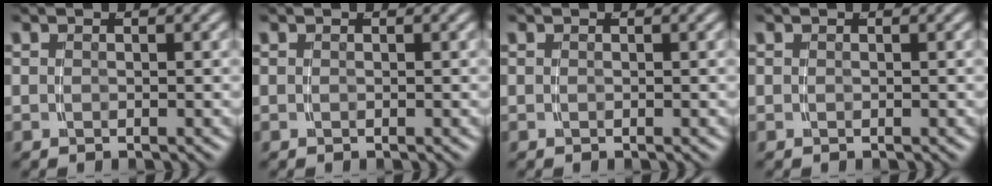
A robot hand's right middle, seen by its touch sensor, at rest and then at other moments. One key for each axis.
{"total": 0.0}
{"total": 0.0}
{"total": 0.0}